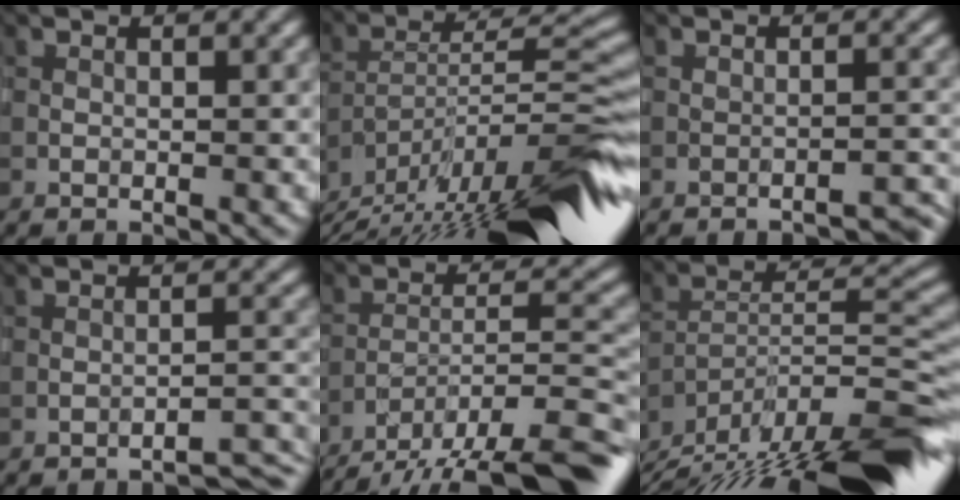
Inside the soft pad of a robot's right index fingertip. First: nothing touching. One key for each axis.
{"total": 15.1, "fx": -11.5, "fy": 2.7, "fz": 9.4, "tx": -0.156, "ty": 0.023, "tz": -0.189}
{"total": 3.1, "fx": -3.0, "fy": 0.1, "fz": 0.9, "tx": -0.003, "ty": 0.018, "tz": -0.037}
{"total": 3.0, "fx": -2.7, "fy": 0.1, "fz": 1.3, "tx": -0.008, "ty": 0.010, "tz": -0.041}
{"total": 14.1, "fx": -11.6, "fy": 3.5, "fz": 7.2, "tx": -0.117, "ty": -0.008, "tz": -0.168}
{"total": 15.7, "fx": -13.1, "fy": 2.7, "fz": 8.2, "tx": -0.112, "ty": 0.025, "tz": -0.198}